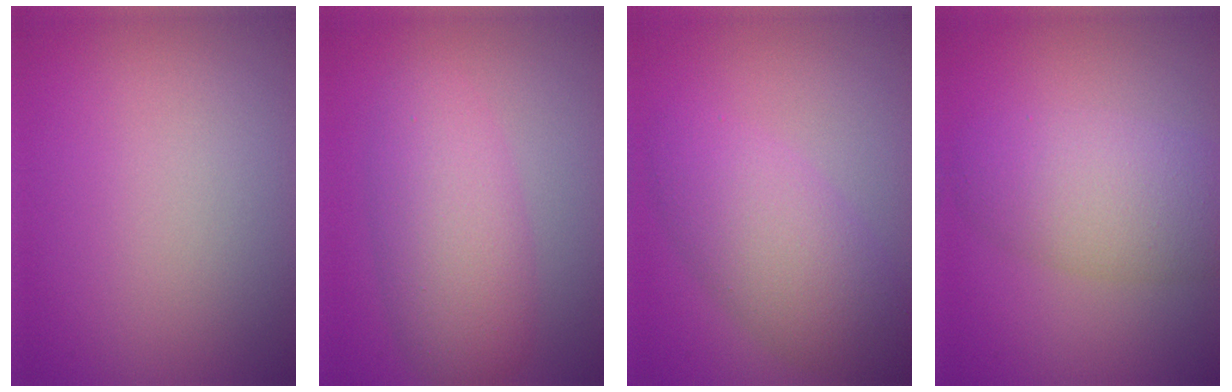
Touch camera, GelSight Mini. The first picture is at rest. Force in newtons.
{"total": 5.4, "press": 5.4, "slide": 0.1}
{"total": 5.6, "press": 5.5, "slide": 0.4}
{"total": 5.6, "press": 5.6, "slide": 0.2}